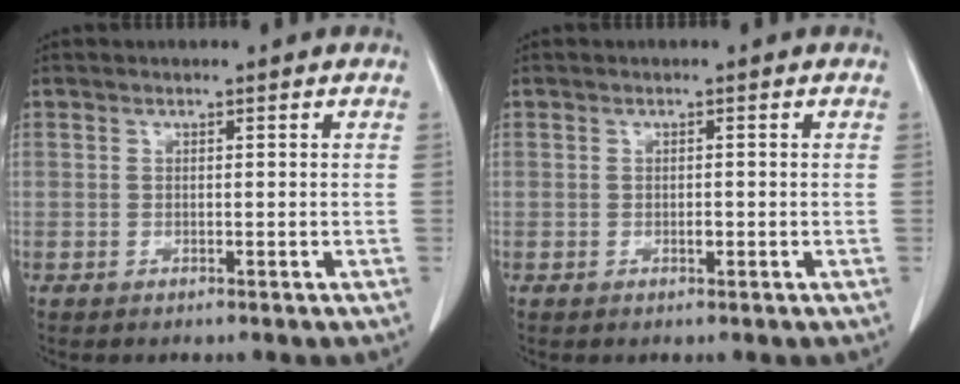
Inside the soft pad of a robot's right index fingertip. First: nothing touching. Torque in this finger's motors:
{"motor_torque": [0.31, 0.23, 0.00, 0.04]}